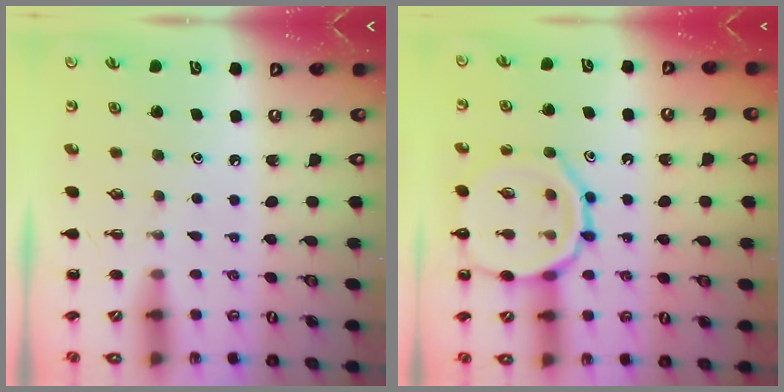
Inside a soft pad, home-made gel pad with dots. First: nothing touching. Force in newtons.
{"total": 14.2, "press": 14.2, "slide": 1.1}